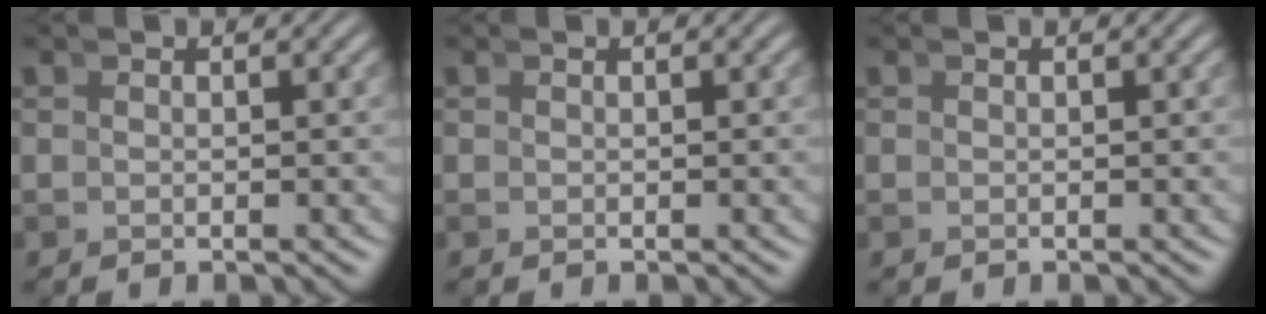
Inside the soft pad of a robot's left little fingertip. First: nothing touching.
{"total": 0.0}
{"total": 0.0}